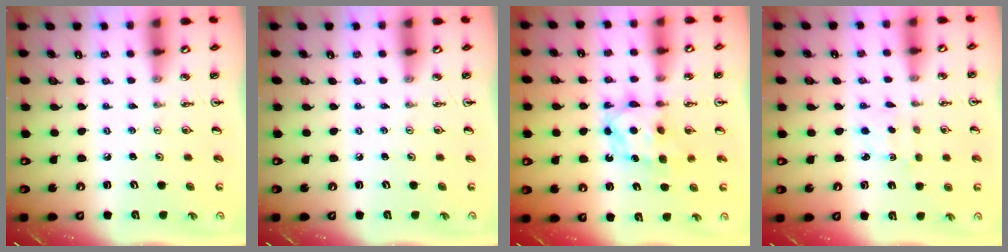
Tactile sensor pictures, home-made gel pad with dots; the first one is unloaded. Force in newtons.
{"total": 0.0}
{"total": 7.2, "press": 7.2, "slide": 0.6}
{"total": 2.5, "press": 2.4, "slide": 0.6}